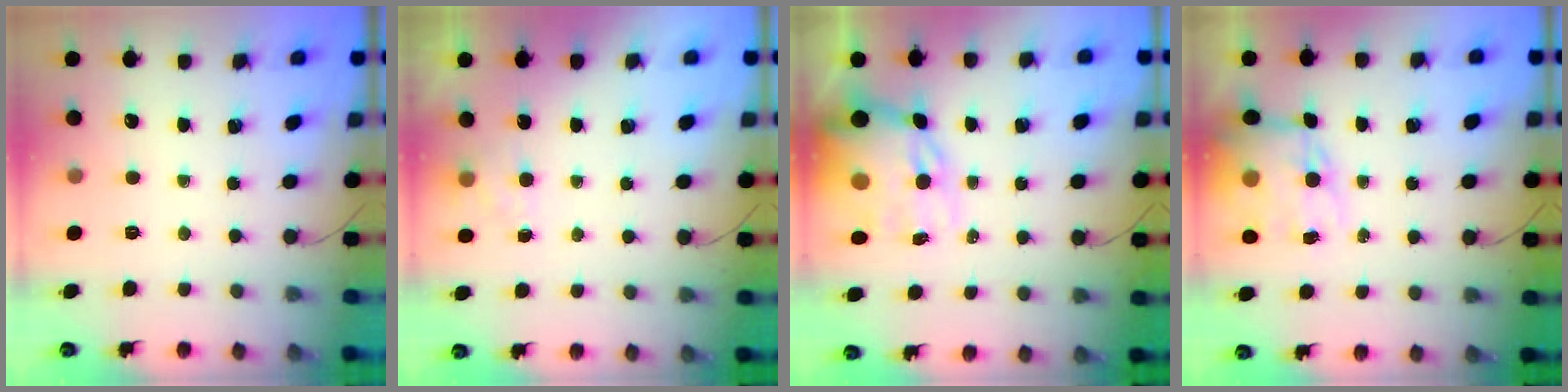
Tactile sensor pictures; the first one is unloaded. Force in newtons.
{"total": 4.3, "press": 4.1, "slide": 1.2}
{"total": 16.2, "press": 15.6, "slide": 4.2}
{"total": 12.5, "press": 12.0, "slide": 3.2}